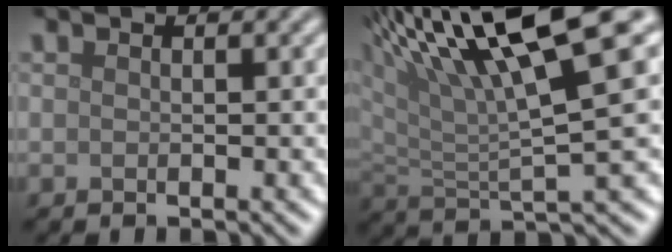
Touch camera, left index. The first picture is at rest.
{"total": 12.9, "force": [7.6, 2.6, 10.1], "torque": [-0.172, 0.016, 0.129]}